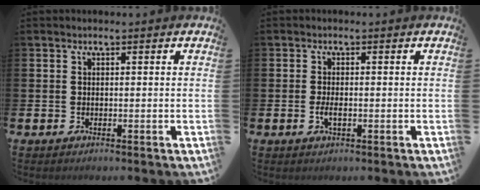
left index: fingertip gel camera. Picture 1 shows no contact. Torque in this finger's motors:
{"motor_torque": [0.53, -0.01, 0.04, 0.09]}